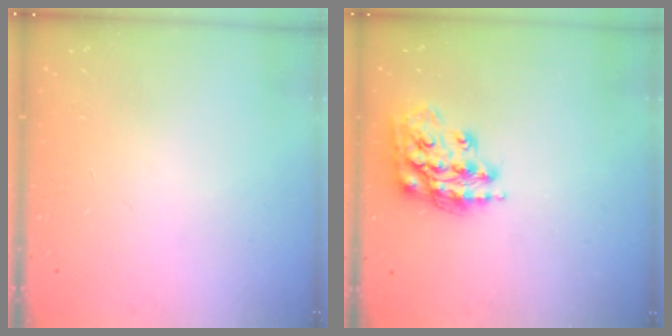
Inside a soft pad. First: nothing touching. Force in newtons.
{"total": 16.3, "press": 16.2, "slide": 1.1}